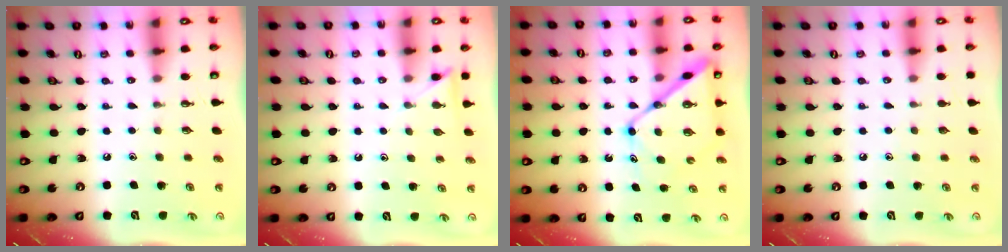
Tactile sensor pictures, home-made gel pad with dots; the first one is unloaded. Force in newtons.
{"total": 4.3, "press": 4.3, "slide": 0.5}
{"total": 12.6, "press": 12.6, "slide": 1.1}
{"total": 3.0, "press": 2.9, "slide": 0.3}